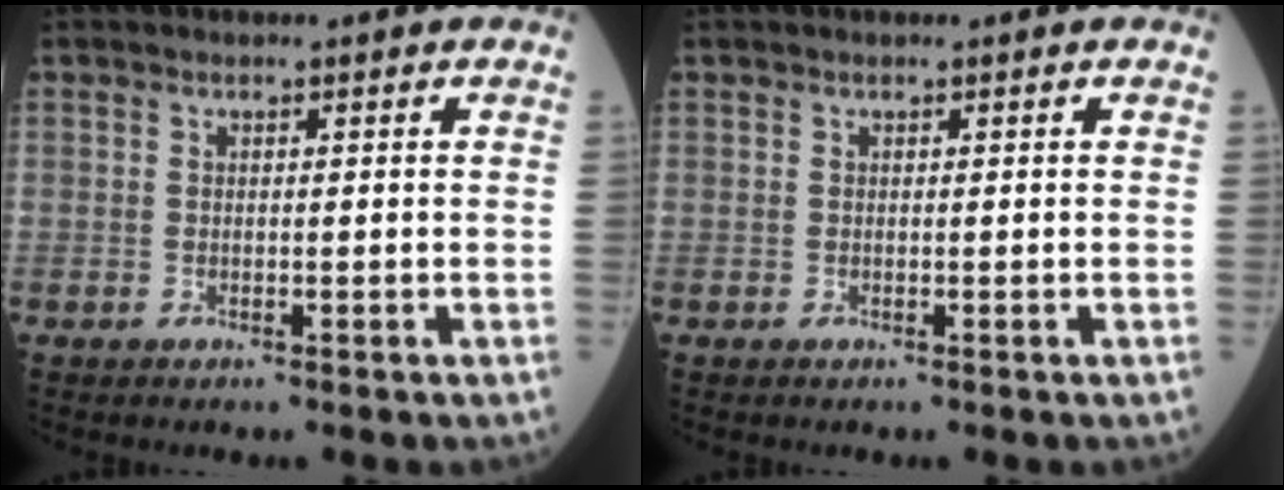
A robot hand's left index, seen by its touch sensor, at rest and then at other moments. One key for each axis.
{"total": 0.0}